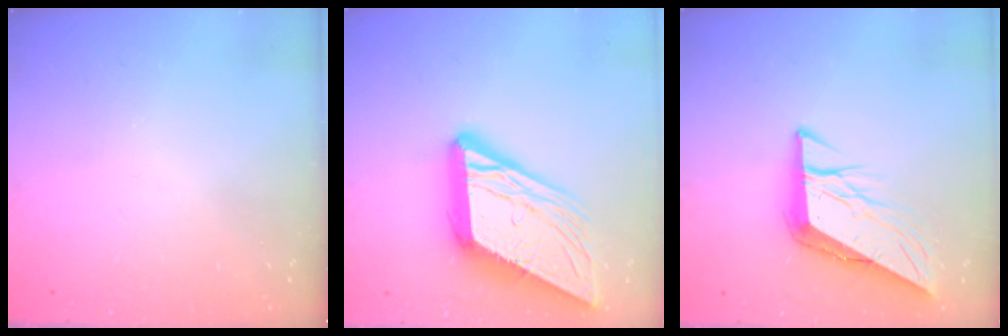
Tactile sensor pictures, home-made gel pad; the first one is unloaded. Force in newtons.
{"total": 19.3, "press": 19.2, "slide": 2.3}
{"total": 8.9, "press": 8.9, "slide": 0.9}